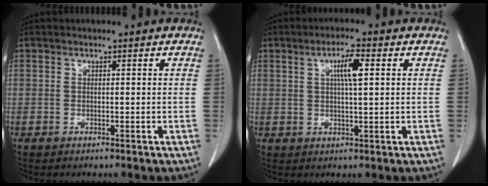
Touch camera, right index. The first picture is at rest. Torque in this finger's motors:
{"motor_torque": [0.46, 0.12, 0.13, 0.04]}